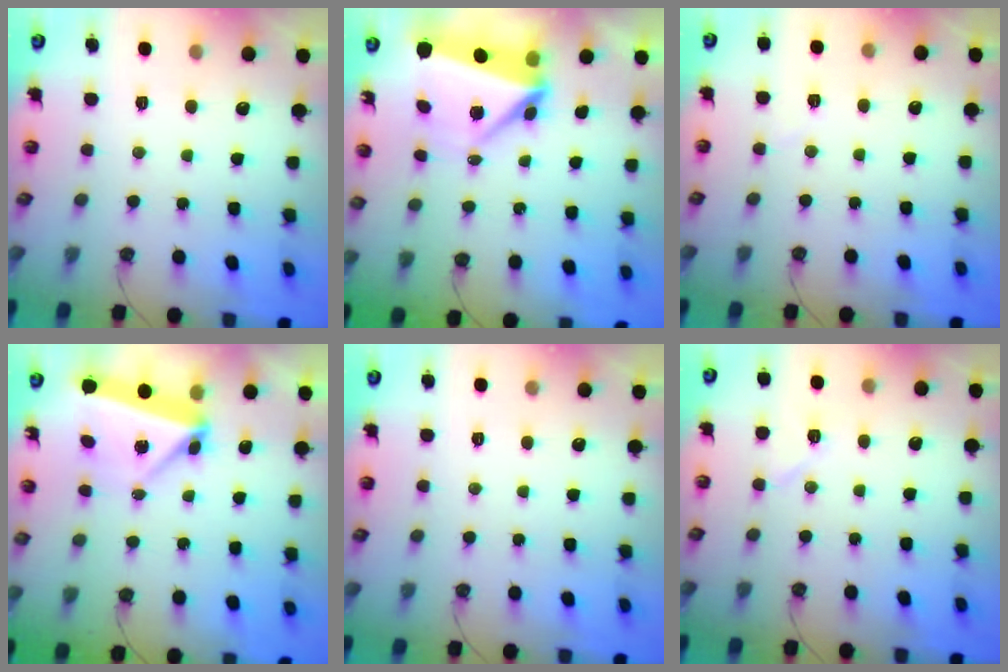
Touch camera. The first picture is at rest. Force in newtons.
{"total": 6.2, "press": 5.9, "slide": 1.6}
{"total": 3.4, "press": 3.3, "slide": 0.9}
{"total": 5.8, "press": 5.7, "slide": 0.6}
{"total": 0.0}
{"total": 6.3, "press": 6.0, "slide": 2.0}